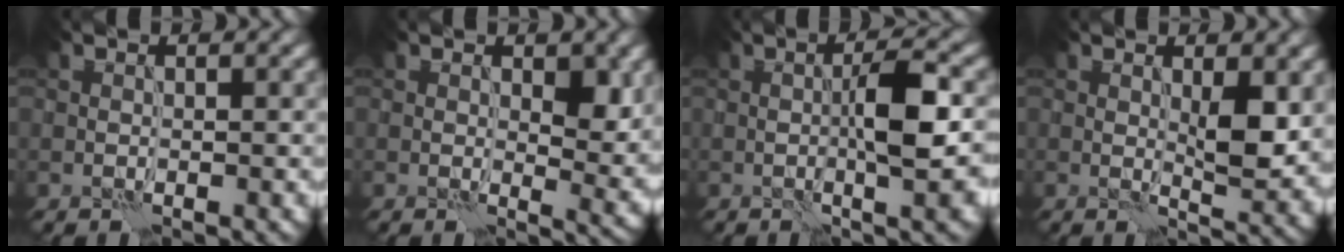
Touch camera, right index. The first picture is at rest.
{"total": 3.4, "force": [0.9, 1.7, 2.8], "torque": [-0.035, -0.009, 0.016]}
{"total": 6.0, "force": [-0.4, 1.1, 5.8], "torque": [-0.099, 0.007, -0.007]}
{"total": 3.6, "force": [0.6, 1.1, 3.3], "torque": [-0.054, -0.007, 0.014]}